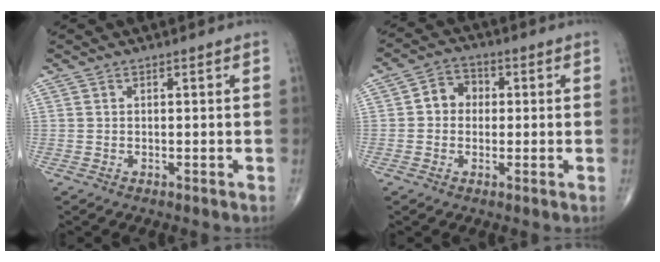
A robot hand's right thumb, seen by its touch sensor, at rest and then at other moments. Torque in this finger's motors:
{"motor_torque": [-0.65, 0.63, 0.32, 0.12, 0.03]}